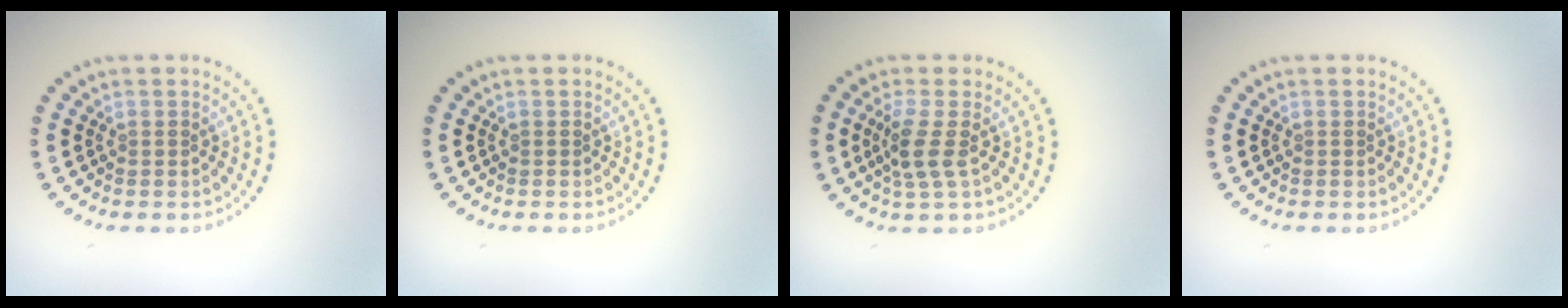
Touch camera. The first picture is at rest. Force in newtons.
{"total": 0.0}
{"total": 2.6, "press": 2.1, "slide": 1.5}
{"total": 0.0}